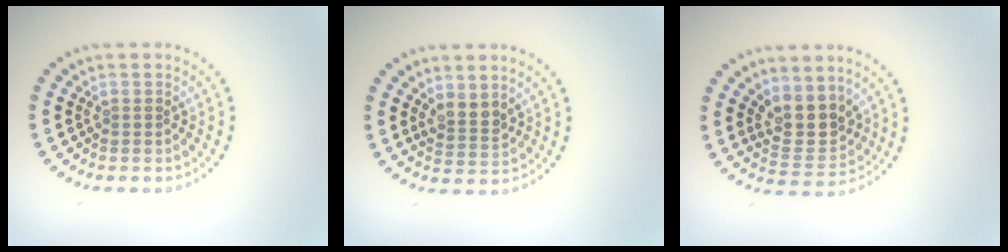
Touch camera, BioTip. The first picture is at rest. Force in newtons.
{"total": 2.0, "press": 1.7, "slide": 1.2}
{"total": 3.7, "press": 3.3, "slide": 1.7}